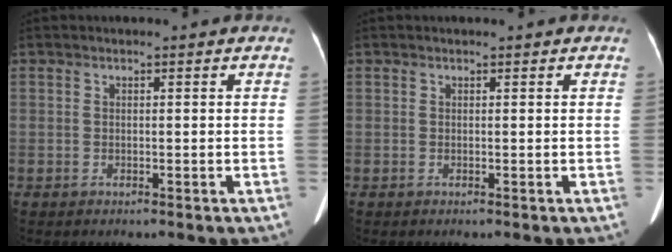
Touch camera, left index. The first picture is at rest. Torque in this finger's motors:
{"motor_torque": [-0.06, -0.04, -0.01, -0.01]}